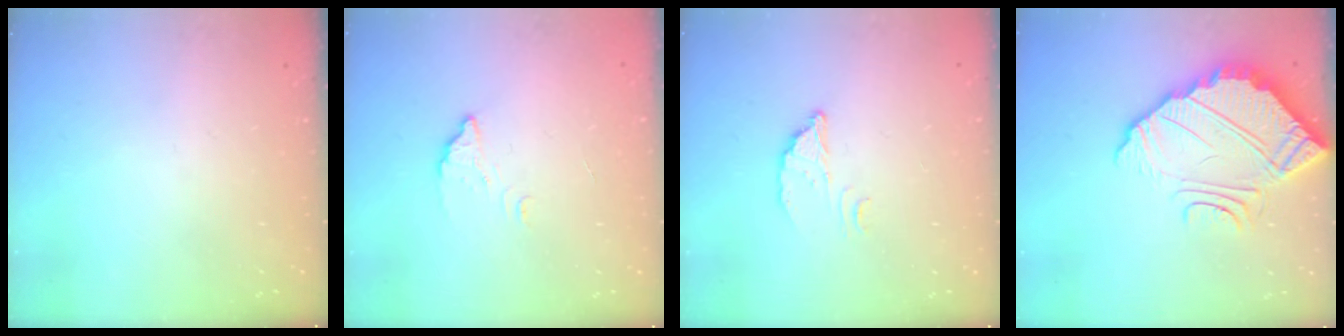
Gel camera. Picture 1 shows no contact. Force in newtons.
{"total": 2.3, "press": 2.3, "slide": 0.1}
{"total": 2.7, "press": 2.7, "slide": 0.2}
{"total": 10.5, "press": 10.4, "slide": 0.7}